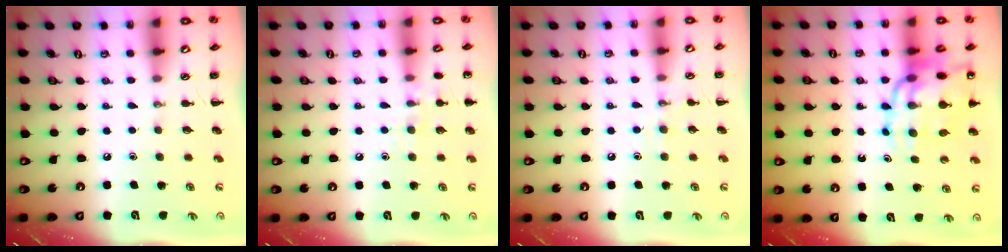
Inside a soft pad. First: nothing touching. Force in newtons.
{"total": 7.7, "press": 7.5, "slide": 1.7}
{"total": 6.5, "press": 6.3, "slide": 1.6}
{"total": 17.0, "press": 16.6, "slide": 3.9}